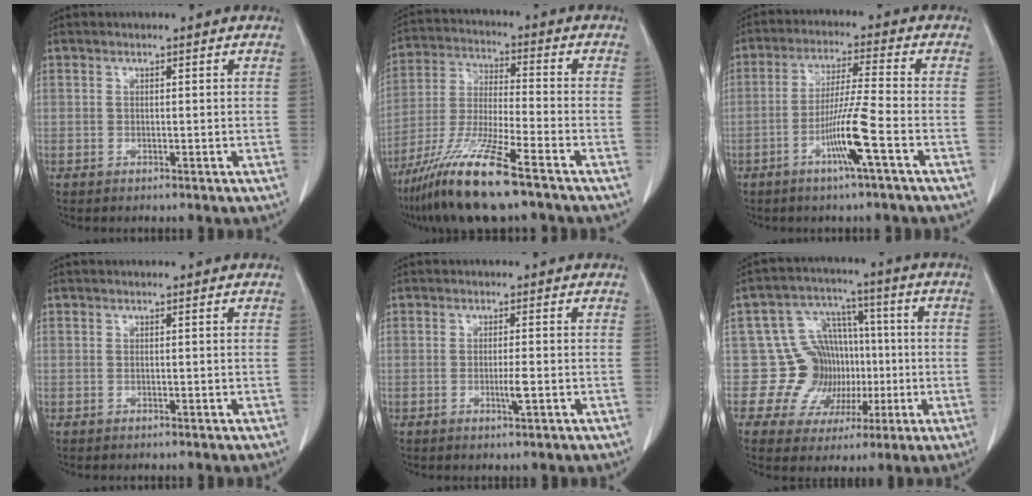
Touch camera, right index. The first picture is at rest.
{"total": 13.8, "force": [-9.4, 0.3, 10.1], "torque": [-0.211, -0.038, -0.177]}
{"total": 8.2, "force": [-3.5, -1.1, 7.4], "torque": [-0.144, -0.008, -0.070]}
{"total": 0.0}
{"total": 2.2, "force": [-0.6, -0.1, 2.1], "torque": [-0.039, -0.005, -0.011]}
{"total": 10.1, "force": [-1.0, 9.8, 2.5], "torque": [-0.020, 0.039, -0.006]}